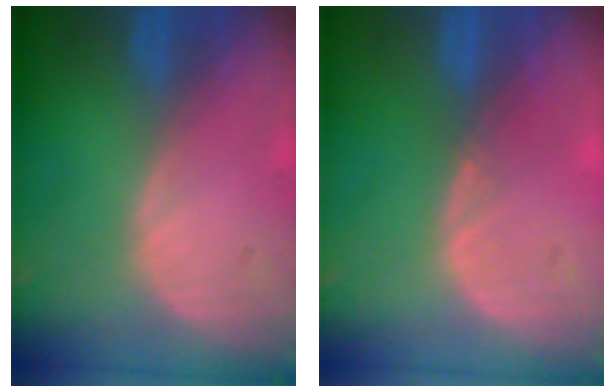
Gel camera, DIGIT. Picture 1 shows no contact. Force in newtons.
{"total": 0.6, "press": 0.5, "slide": 0.4}